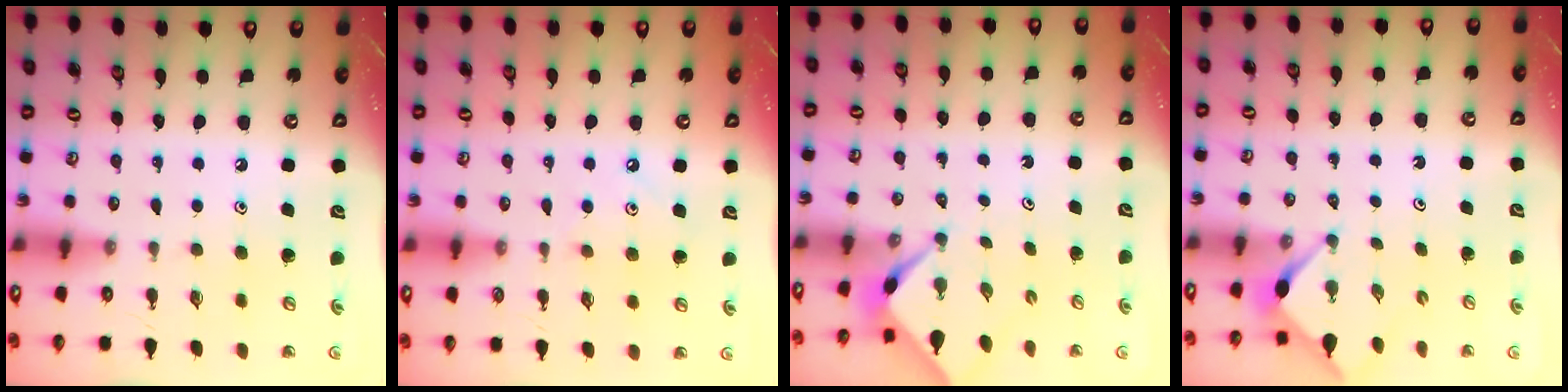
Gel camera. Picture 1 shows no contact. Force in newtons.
{"total": 3.9, "press": 3.9, "slide": 0.5}
{"total": 2.2, "press": 2.2, "slide": 0.2}
{"total": 2.9, "press": 2.9, "slide": 0.4}